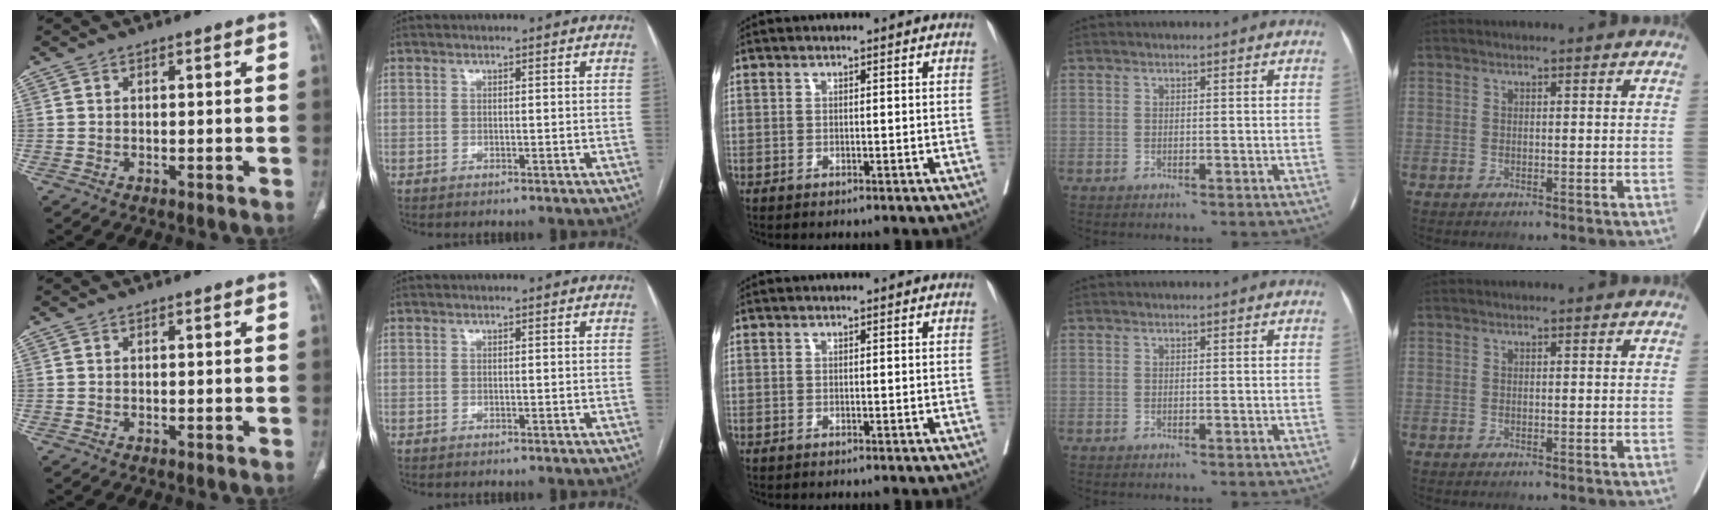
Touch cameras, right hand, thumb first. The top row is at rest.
{}